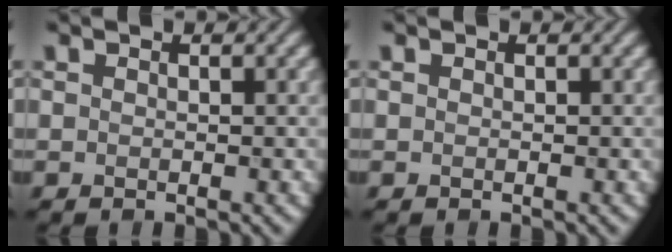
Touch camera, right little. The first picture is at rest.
{"total": 0.0}